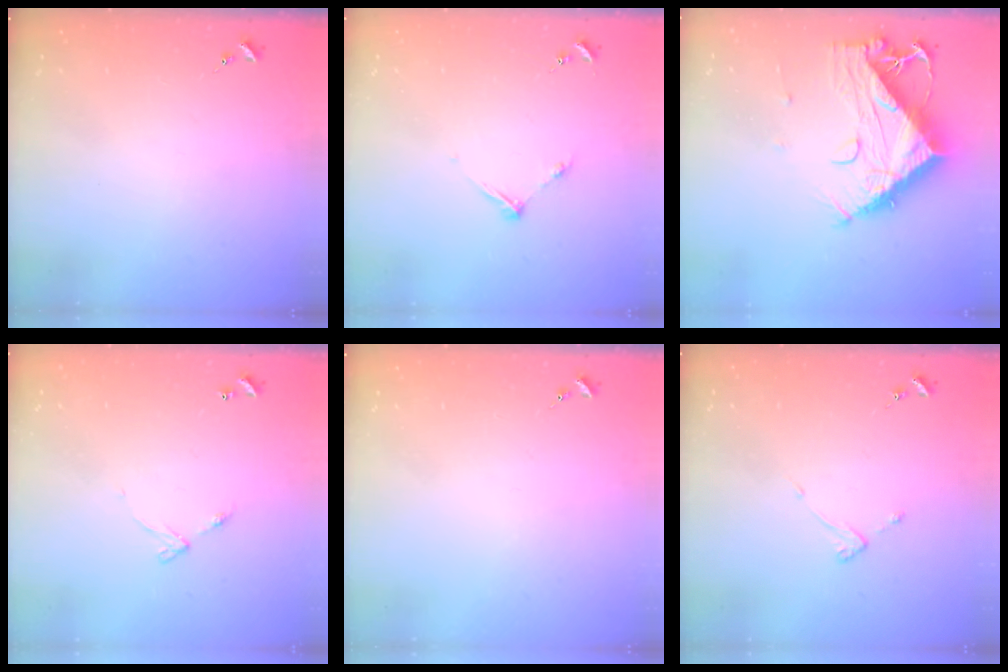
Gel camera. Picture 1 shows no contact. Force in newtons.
{"total": 5.6, "press": 5.6, "slide": 0.6}
{"total": 13.9, "press": 13.8, "slide": 1.3}
{"total": 5.9, "press": 5.9, "slide": 0.6}
{"total": 0.0}
{"total": 3.6, "press": 3.6, "slide": 0.4}